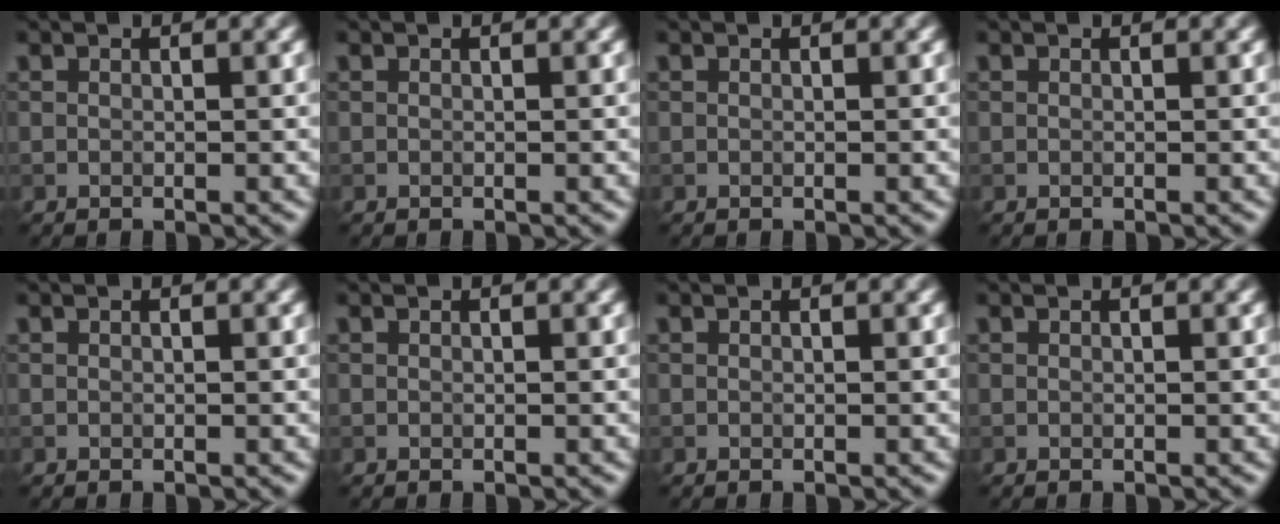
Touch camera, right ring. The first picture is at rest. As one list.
[{"total": 0.0}, {"total": 0.0}, {"total": 0.0}, {"total": 0.0}, {"total": 0.0}, {"total": 0.0}, {"total": 0.0}]